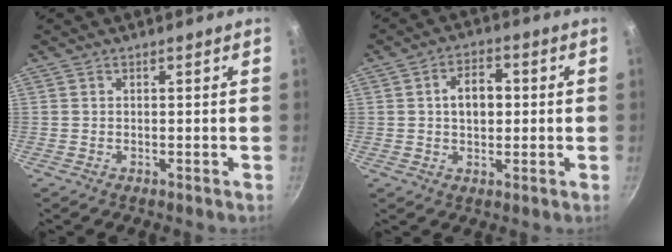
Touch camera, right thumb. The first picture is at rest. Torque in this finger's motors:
{"motor_torque": [-0.51, 0.71, 0.35, 0.59, 0.17]}